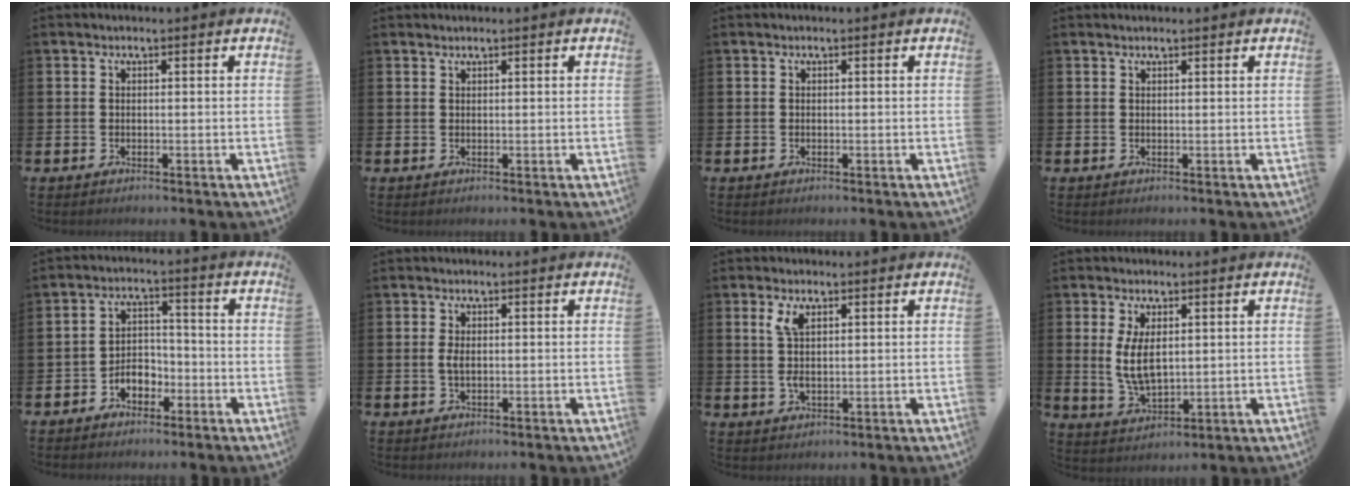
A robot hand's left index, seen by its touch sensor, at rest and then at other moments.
{"total": 0.5, "force": [0.5, 0.1, -0.1], "torque": [0.001, 0.001, 0.010]}
{"total": 0.0}
{"total": 0.6, "force": [0.6, 0.1, 0.1], "torque": [-0.002, 0.001, 0.010]}
{"total": 3.4, "force": [-2.1, 2.3, 1.4], "torque": [-0.035, 0.005, -0.047]}
{"total": 2.0, "force": [0.1, 1.0, 1.7], "torque": [-0.030, 0.002, 0.000]}
{"total": 3.9, "force": [1.7, 1.7, 3.1], "torque": [-0.055, 0.002, 0.026]}
{"total": 5.7, "force": [1.3, 2.9, 4.8], "torque": [-0.083, 0.002, 0.021]}